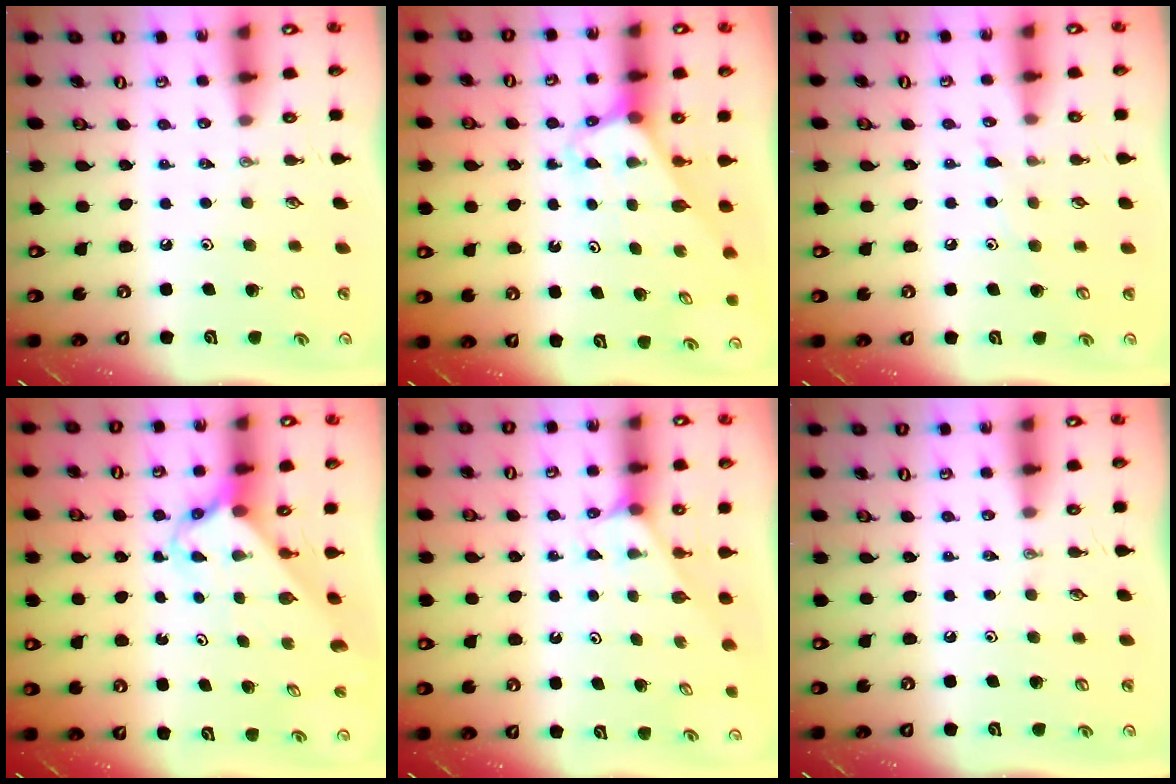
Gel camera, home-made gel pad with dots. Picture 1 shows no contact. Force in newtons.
{"total": 3.2, "press": 3.2, "slide": 0.2}
{"total": 5.0, "press": 5.0, "slide": 0.4}
{"total": 2.5, "press": 2.5, "slide": 0.1}
{"total": 2.1, "press": 2.1, "slide": 0.4}
{"total": 0.0}